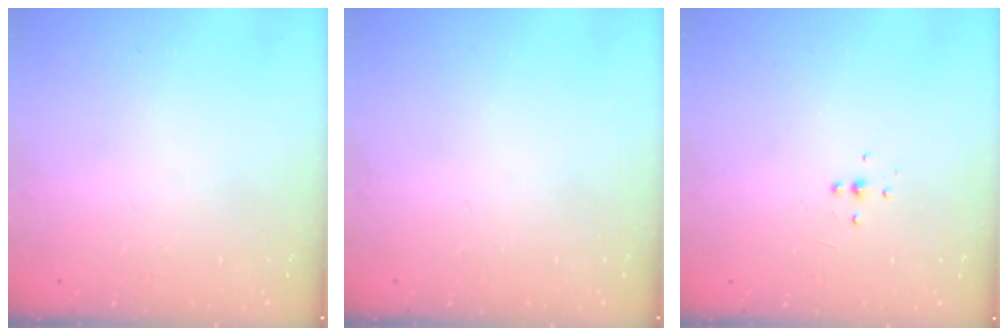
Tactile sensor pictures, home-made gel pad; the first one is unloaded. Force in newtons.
{"total": 0.0}
{"total": 3.2, "press": 3.2, "slide": 0.3}